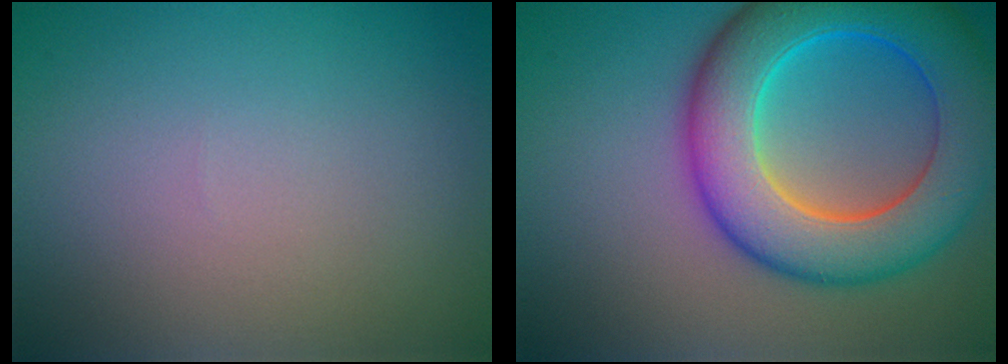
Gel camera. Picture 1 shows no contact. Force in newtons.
{"total": 11.0, "press": 11.0, "slide": 0.2}